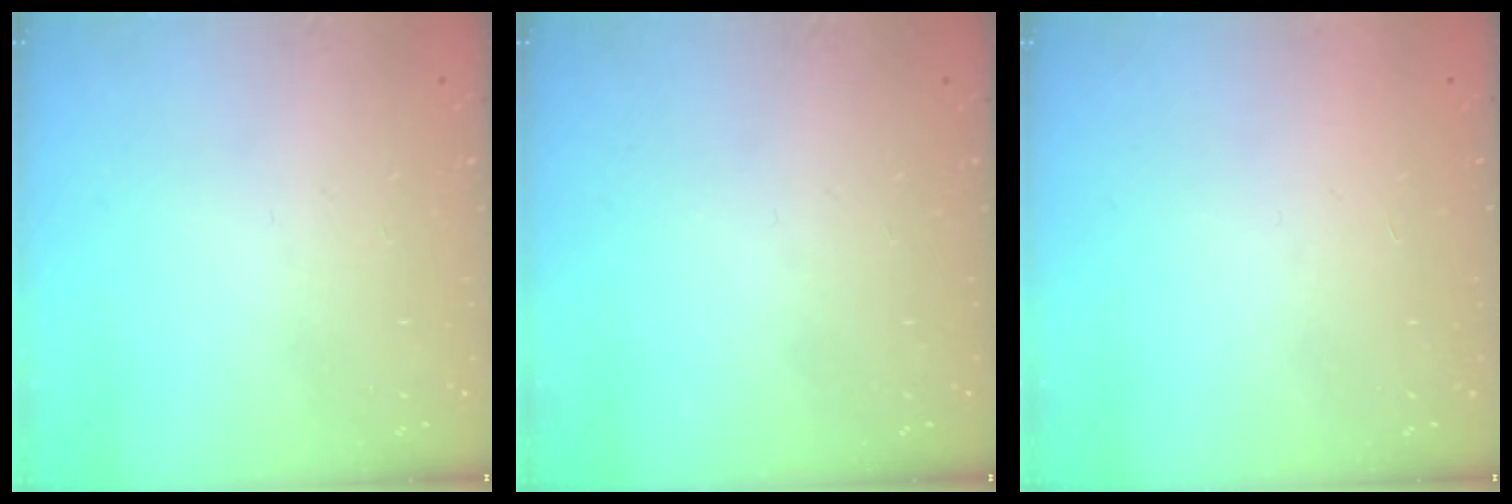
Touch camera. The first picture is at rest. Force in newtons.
{"total": 0.0}
{"total": 1.5, "press": 1.5, "slide": 0.1}